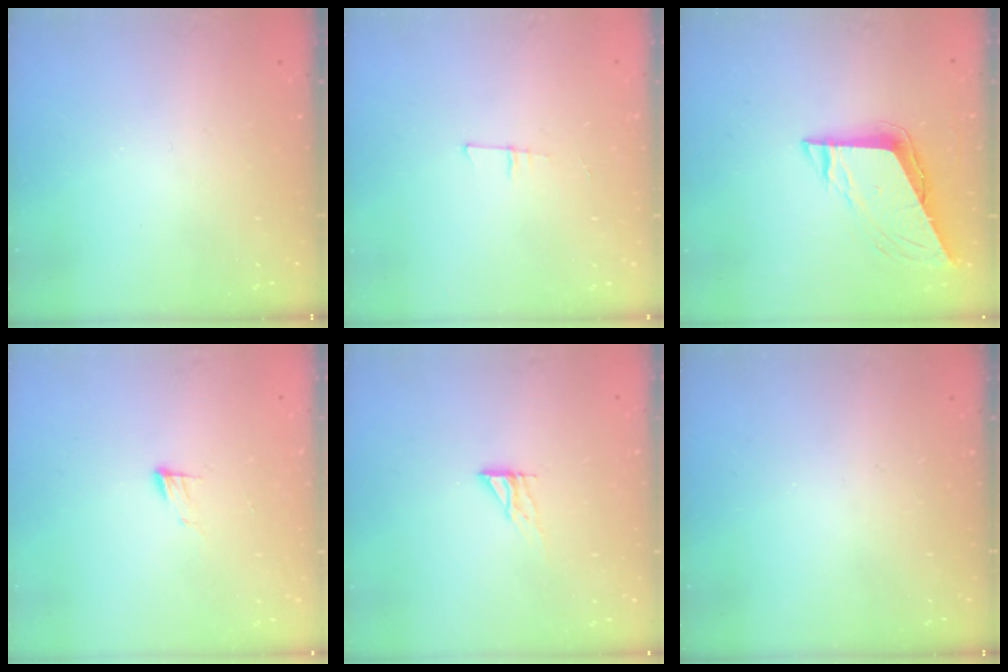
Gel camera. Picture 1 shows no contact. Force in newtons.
{"total": 5.6, "press": 4.7, "slide": 2.9}
{"total": 8.3, "press": 8.2, "slide": 0.4}
{"total": 5.1, "press": 5.1, "slide": 0.5}
{"total": 6.3, "press": 6.3, "slide": 0.6}
{"total": 0.0}